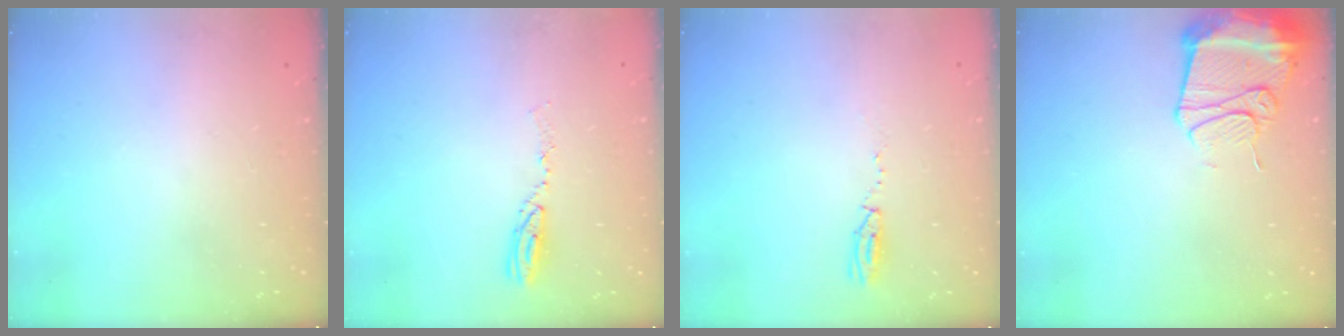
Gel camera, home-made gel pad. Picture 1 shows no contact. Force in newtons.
{"total": 5.4, "press": 5.3, "slide": 0.6}
{"total": 17.0, "press": 5.1, "slide": 16.2}
{"total": 13.2, "press": 13.2, "slide": 1.4}